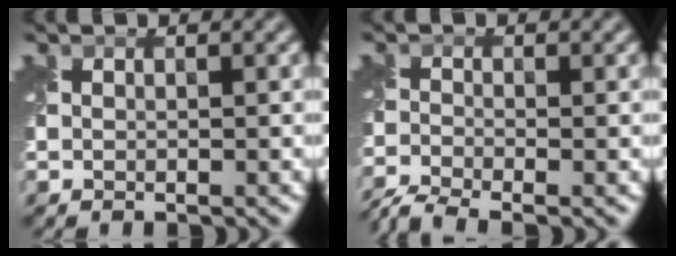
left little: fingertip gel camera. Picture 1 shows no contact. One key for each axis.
{"total": 3.8, "fx": -3.4, "fy": 0.7, "fz": 1.7, "tx": -0.037, "ty": -0.016, "tz": -0.080}